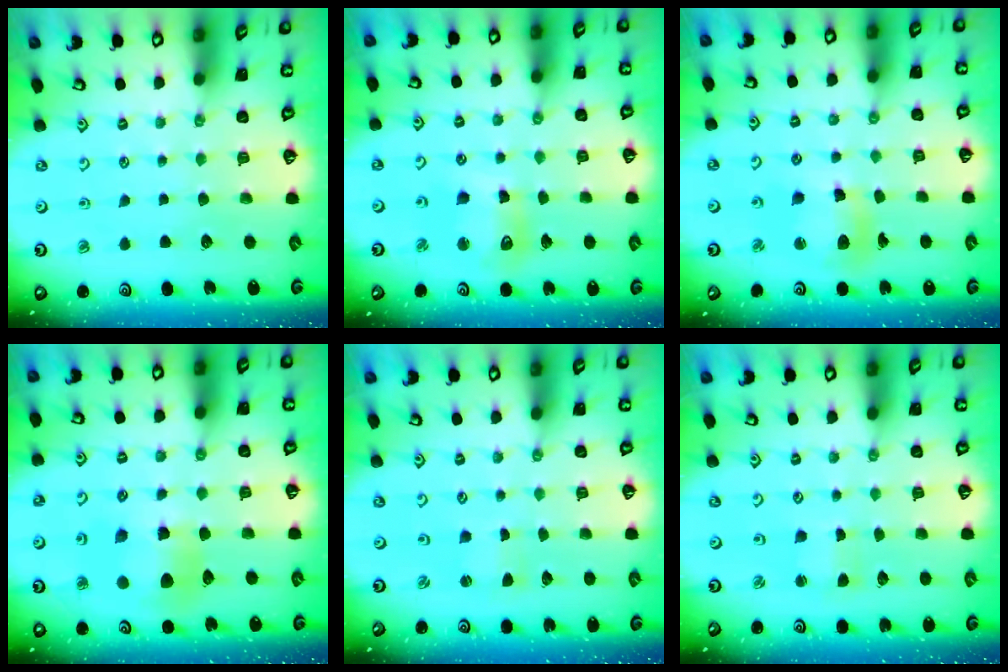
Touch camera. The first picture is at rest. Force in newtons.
{"total": 11.0, "press": 10.9, "slide": 1.4}
{"total": 11.3, "press": 11.1, "slide": 2.1}
{"total": 10.2, "press": 10.2, "slide": 1.2}
{"total": 1.0, "press": 1.0, "slide": 0.1}
{"total": 2.3, "press": 2.3, "slide": 0.3}